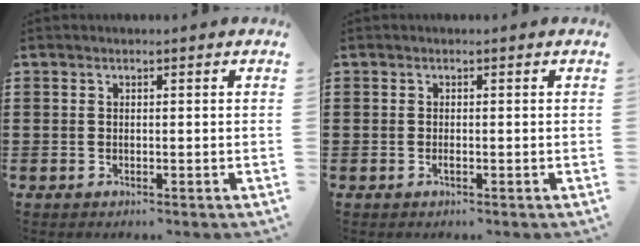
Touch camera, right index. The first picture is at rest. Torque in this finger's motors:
{"motor_torque": [1.18, 0.96, 0.12, 0.03]}